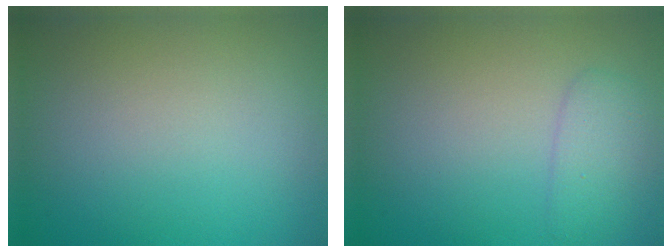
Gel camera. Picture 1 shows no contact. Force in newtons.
{"total": 2.1, "press": 2.1, "slide": 0.1}